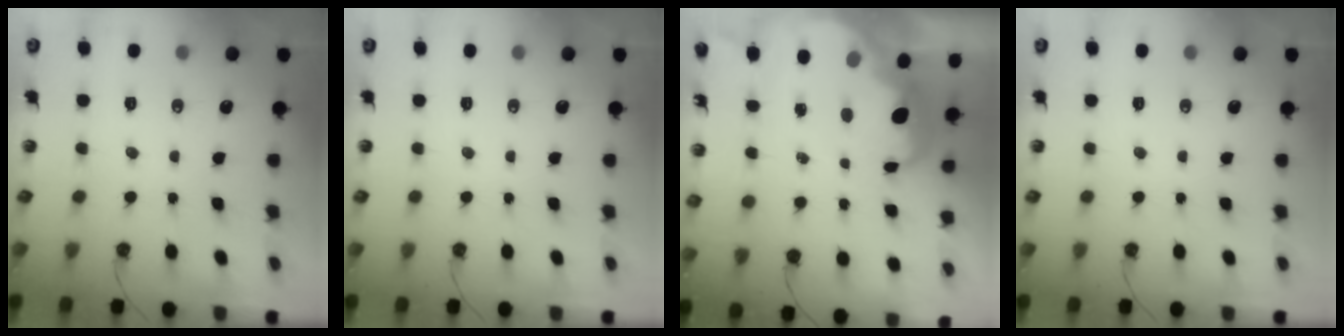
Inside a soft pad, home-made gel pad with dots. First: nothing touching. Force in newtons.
{"total": 0.0}
{"total": 5.3, "press": 5.3, "slide": 0.7}
{"total": 0.0}